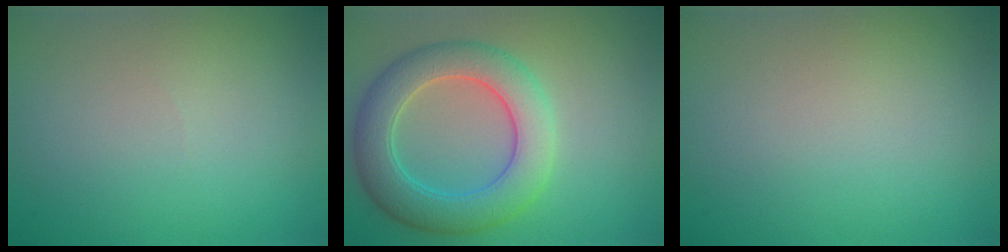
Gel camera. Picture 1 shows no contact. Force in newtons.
{"total": 6.4, "press": 6.4, "slide": 0.1}
{"total": 0.0}